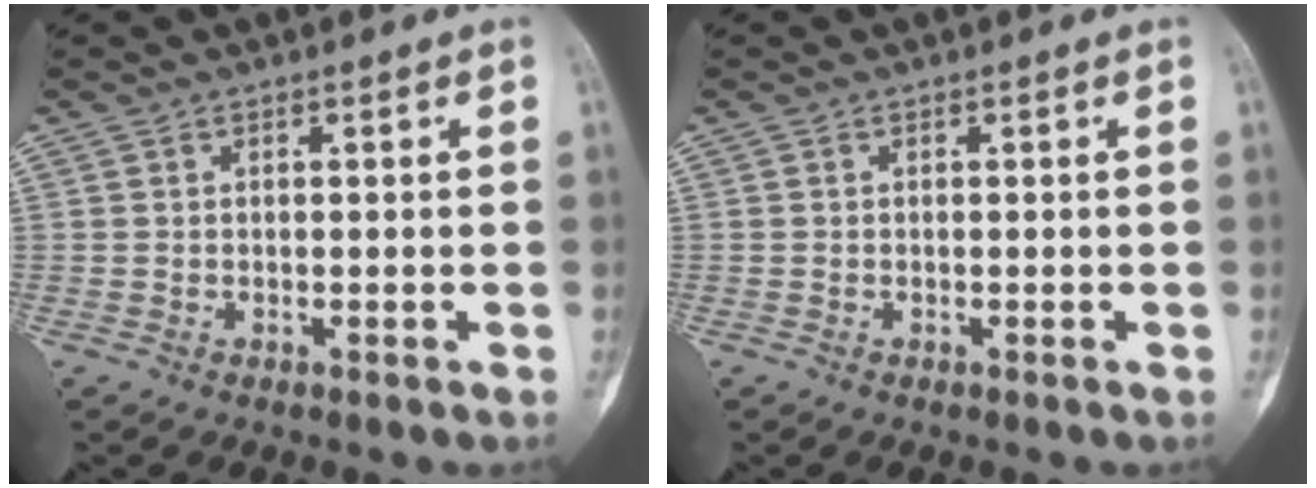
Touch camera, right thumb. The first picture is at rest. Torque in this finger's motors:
{"motor_torque": [1.94, 3.07, 0.02, -0.17, -0.03]}